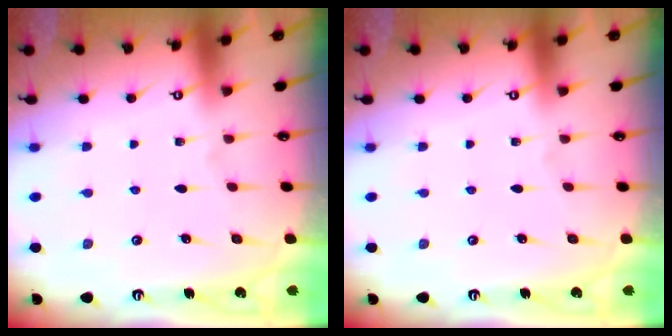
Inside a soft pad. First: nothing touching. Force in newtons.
{"total": 0.0}